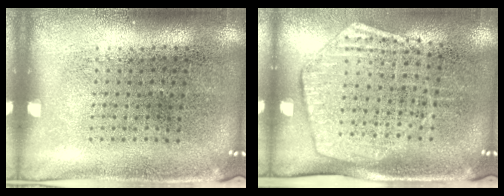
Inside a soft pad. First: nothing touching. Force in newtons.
{"total": 1.8, "press": 1.5, "slide": 0.8}